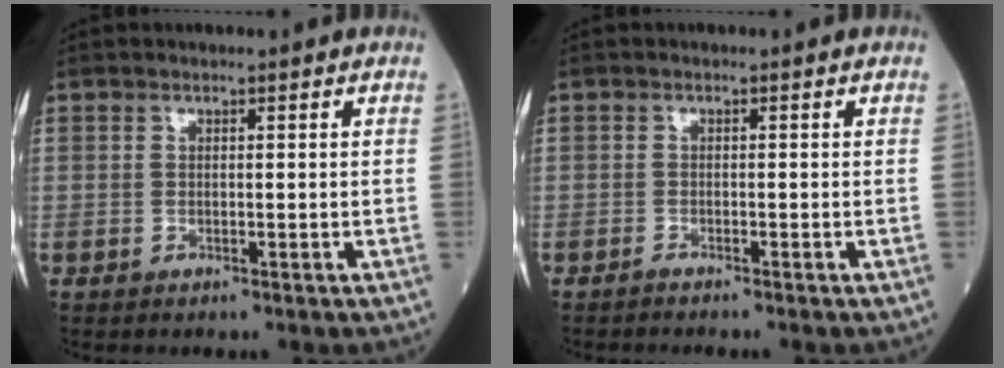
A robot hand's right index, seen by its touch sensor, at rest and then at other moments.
{"total": 0.9, "force": [-0.9, -0.2, 0.3], "torque": [-0.009, -0.001, -0.014]}